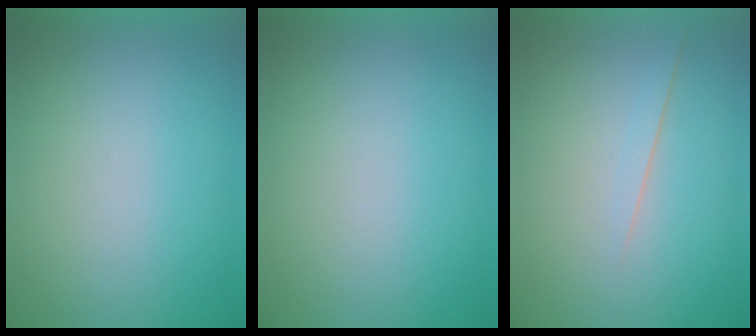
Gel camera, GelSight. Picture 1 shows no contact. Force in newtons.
{"total": 0.0}
{"total": 1.4}